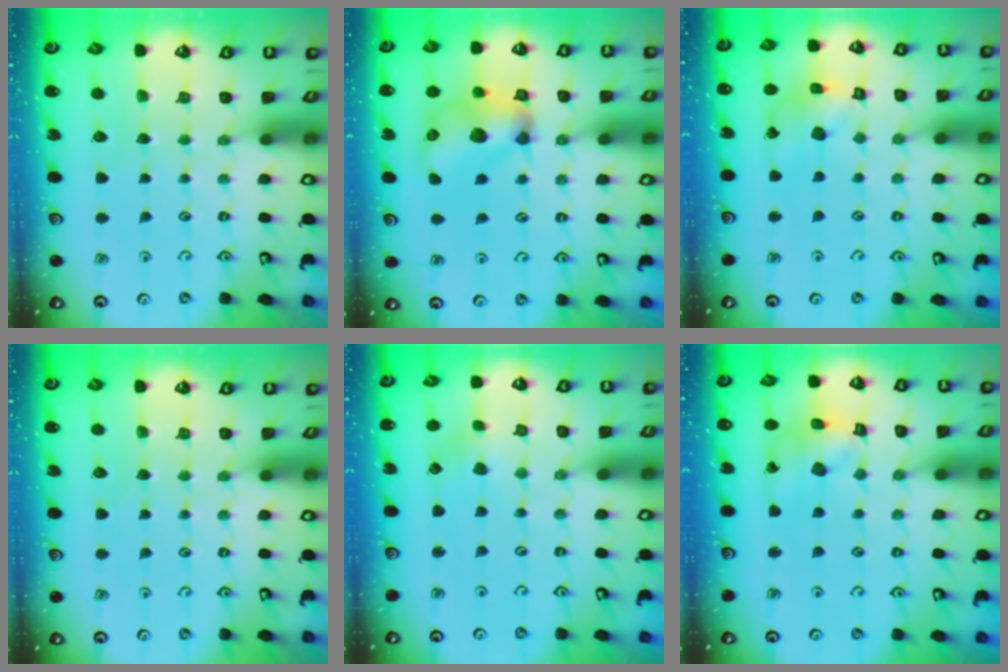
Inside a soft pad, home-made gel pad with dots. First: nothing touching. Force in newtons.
{"total": 16.0, "press": 15.9, "slide": 1.1}
{"total": 11.2, "press": 11.1, "slide": 1.4}
{"total": 0.0}
{"total": 2.7, "press": 2.7, "slide": 0.4}
{"total": 10.8, "press": 10.7, "slide": 1.1}